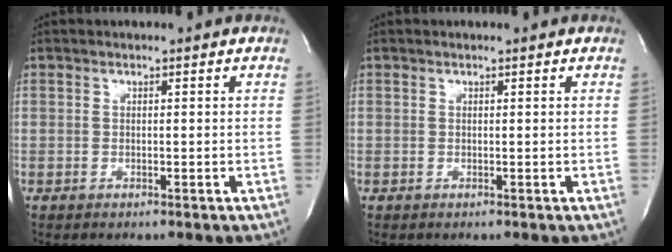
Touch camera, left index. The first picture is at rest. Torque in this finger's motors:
{"motor_torque": [0.10, -0.04, -0.06, 0.01]}